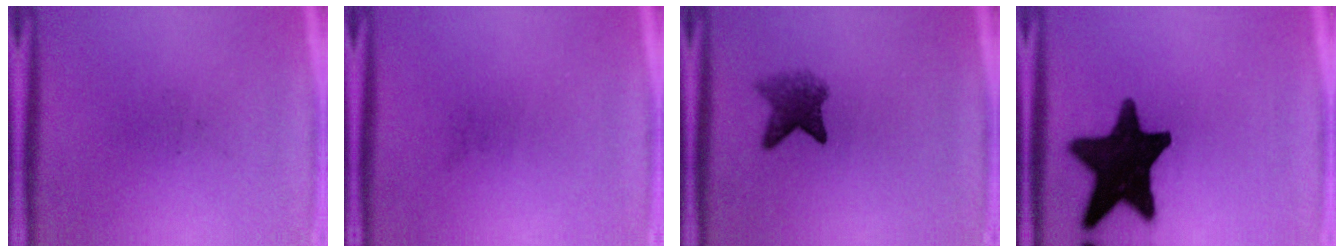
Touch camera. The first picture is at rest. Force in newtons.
{"total": 0.0}
{"total": 4.4}
{"total": 18.5}